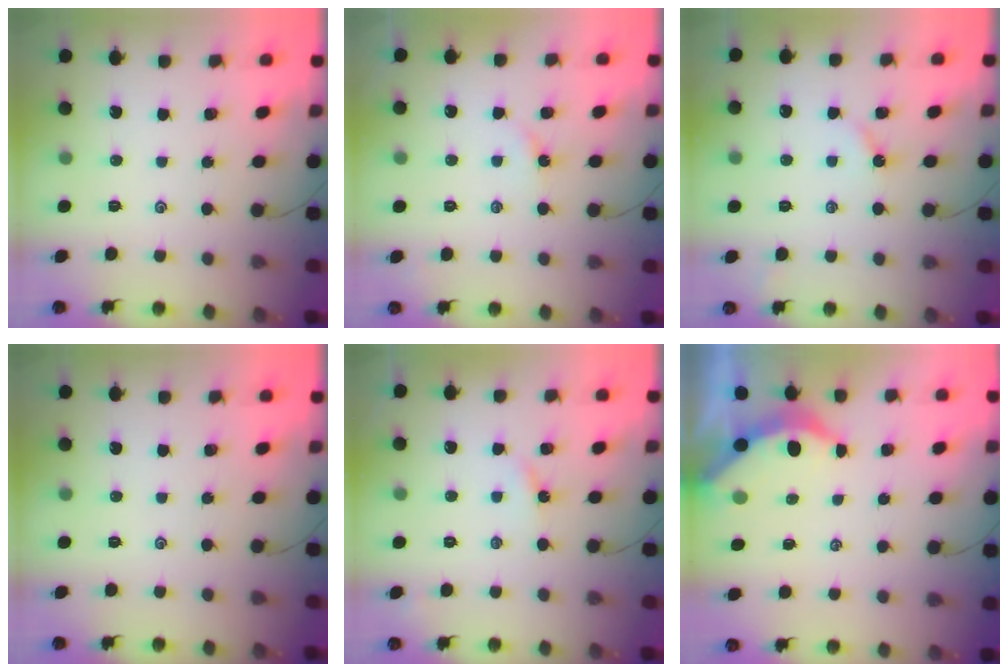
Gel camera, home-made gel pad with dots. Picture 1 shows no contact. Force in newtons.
{"total": 1.9, "press": 1.9, "slide": 0.3}
{"total": 2.8, "press": 2.8, "slide": 0.2}
{"total": 0.0}
{"total": 3.7, "press": 3.7, "slide": 0.4}
{"total": 3.8, "press": 3.7, "slide": 0.5}